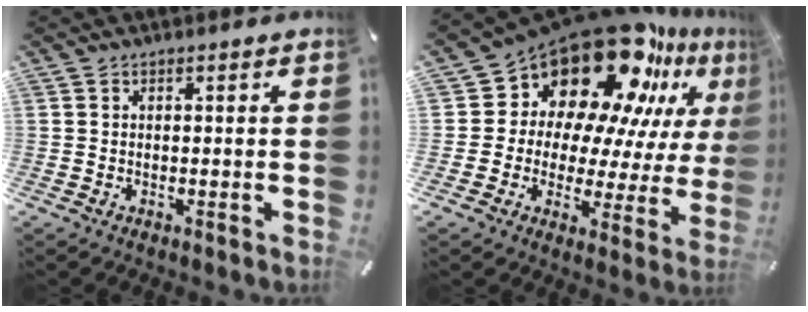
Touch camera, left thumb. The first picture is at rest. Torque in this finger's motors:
{"motor_torque": [0.63, 1.75, 1.50, -1.27, 0.37]}